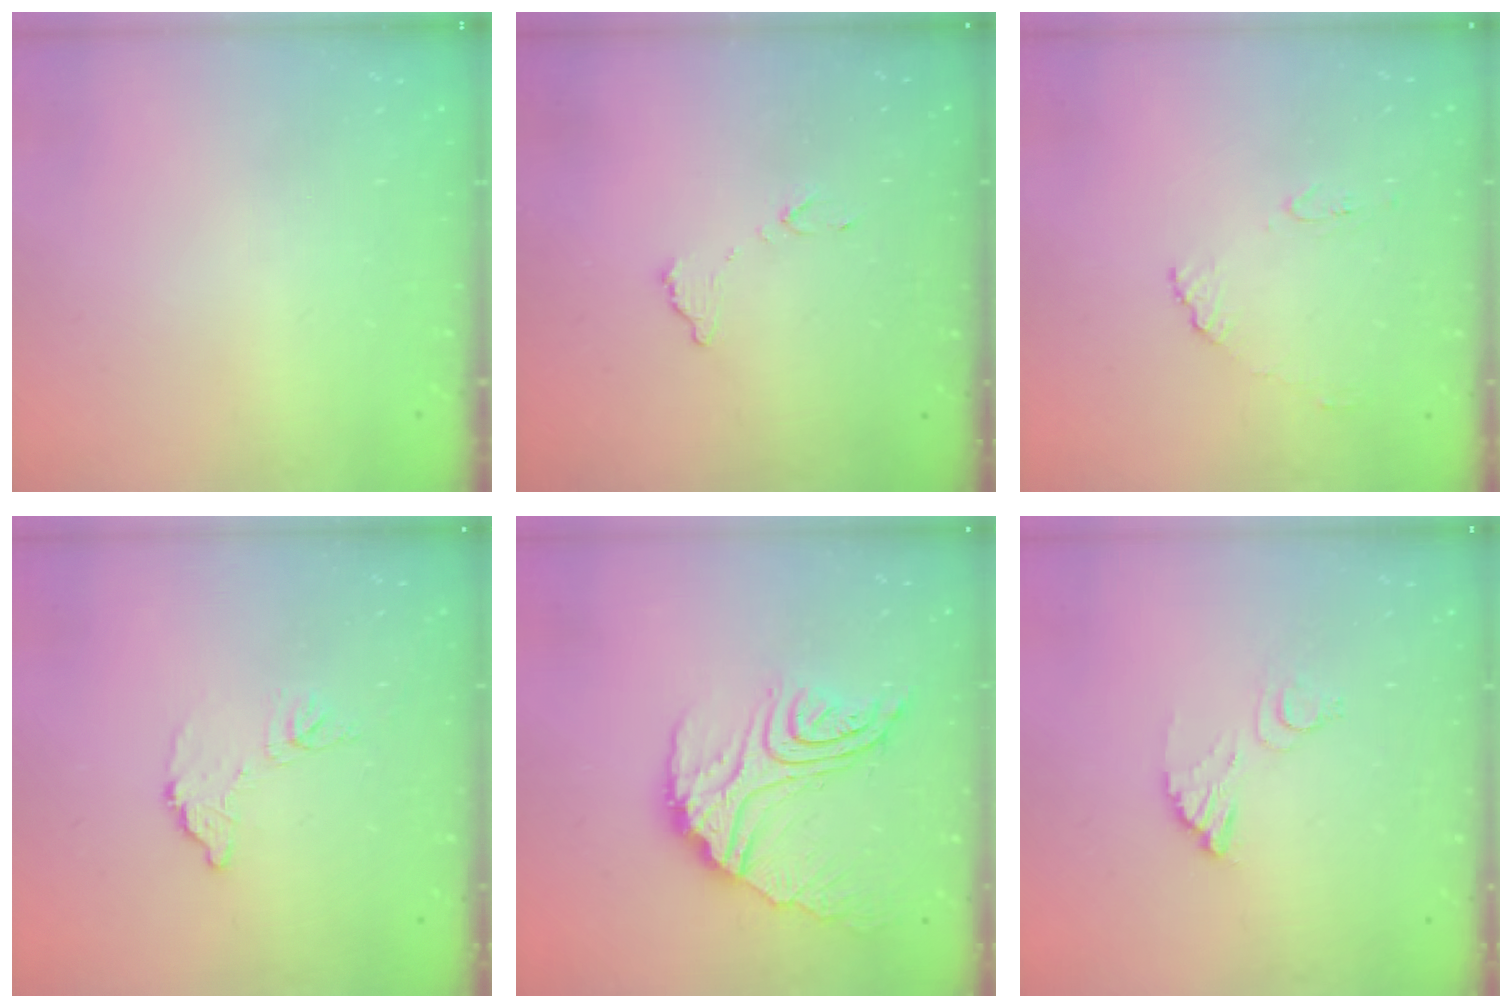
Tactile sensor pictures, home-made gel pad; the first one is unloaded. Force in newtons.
{"total": 6.5, "press": 6.5, "slide": 0.4}
{"total": 8.2, "press": 8.1, "slide": 0.8}
{"total": 7.4, "press": 7.4, "slide": 0.4}
{"total": 18.4, "press": 18.3, "slide": 1.5}
{"total": 6.3, "press": 6.3, "slide": 0.4}